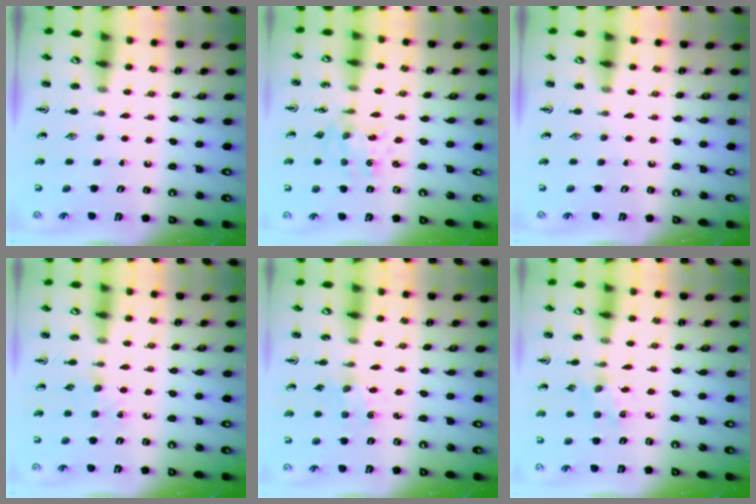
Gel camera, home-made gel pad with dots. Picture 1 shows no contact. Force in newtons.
{"total": 1.9, "press": 1.8, "slide": 0.8}
{"total": 0.0}
{"total": 5.2, "press": 5.1, "slide": 0.7}
{"total": 1.9, "press": 1.9, "slide": 0.3}
{"total": 1.7, "press": 1.7, "slide": 0.4}